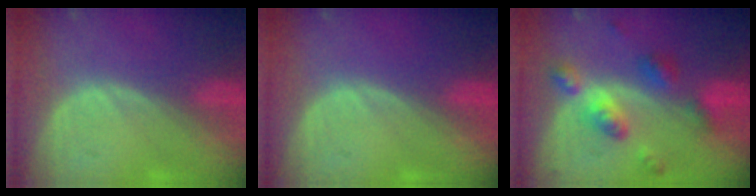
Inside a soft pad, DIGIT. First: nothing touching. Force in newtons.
{"total": 0.0}
{"total": 7.2, "press": 7.2, "slide": 0.6}